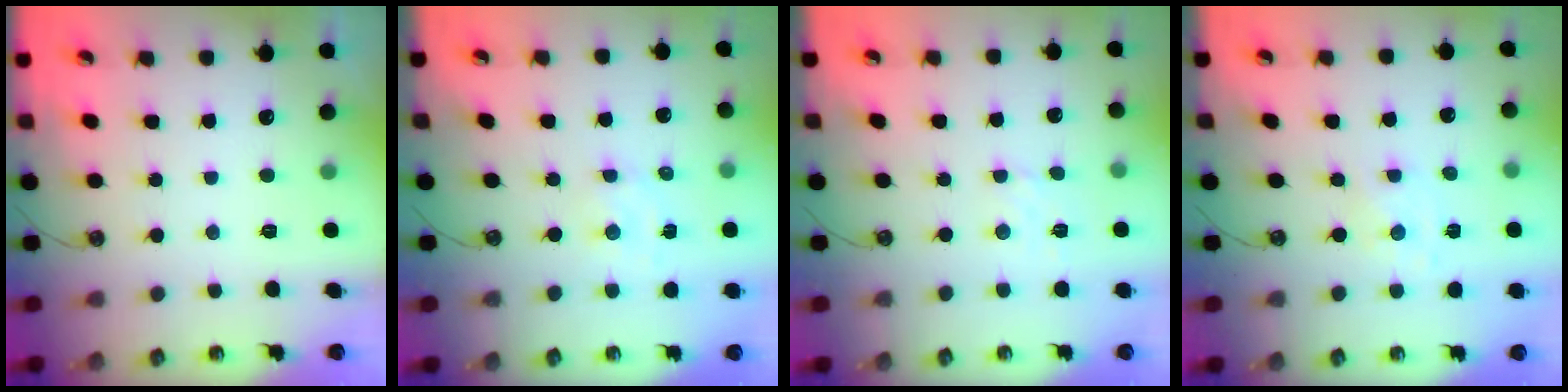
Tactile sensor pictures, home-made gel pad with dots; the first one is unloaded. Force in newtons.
{"total": 2.3, "press": 2.3, "slide": 0.3}
{"total": 1.6, "press": 1.5, "slide": 0.5}
{"total": 0.6, "press": 0.6, "slide": 0.2}